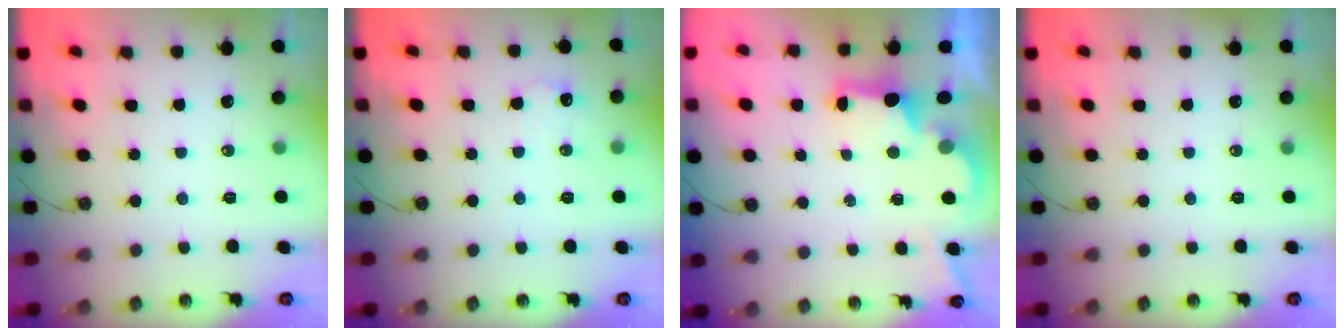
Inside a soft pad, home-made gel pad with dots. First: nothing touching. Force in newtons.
{"total": 6.5, "press": 6.5, "slide": 0.7}
{"total": 2.7, "press": 2.6, "slide": 0.7}
{"total": 0.0}